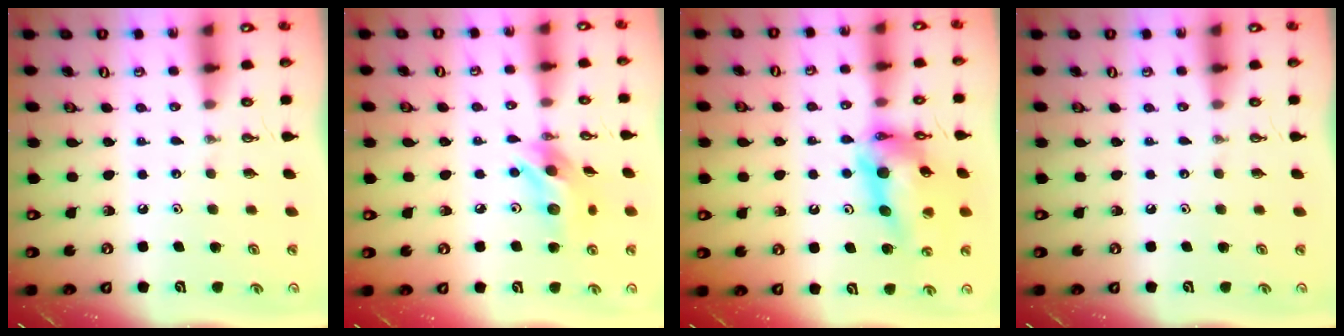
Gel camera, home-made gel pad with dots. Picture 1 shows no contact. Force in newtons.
{"total": 12.3, "press": 12.3, "slide": 0.7}
{"total": 16.9, "press": 16.9, "slide": 1.4}
{"total": 0.0}